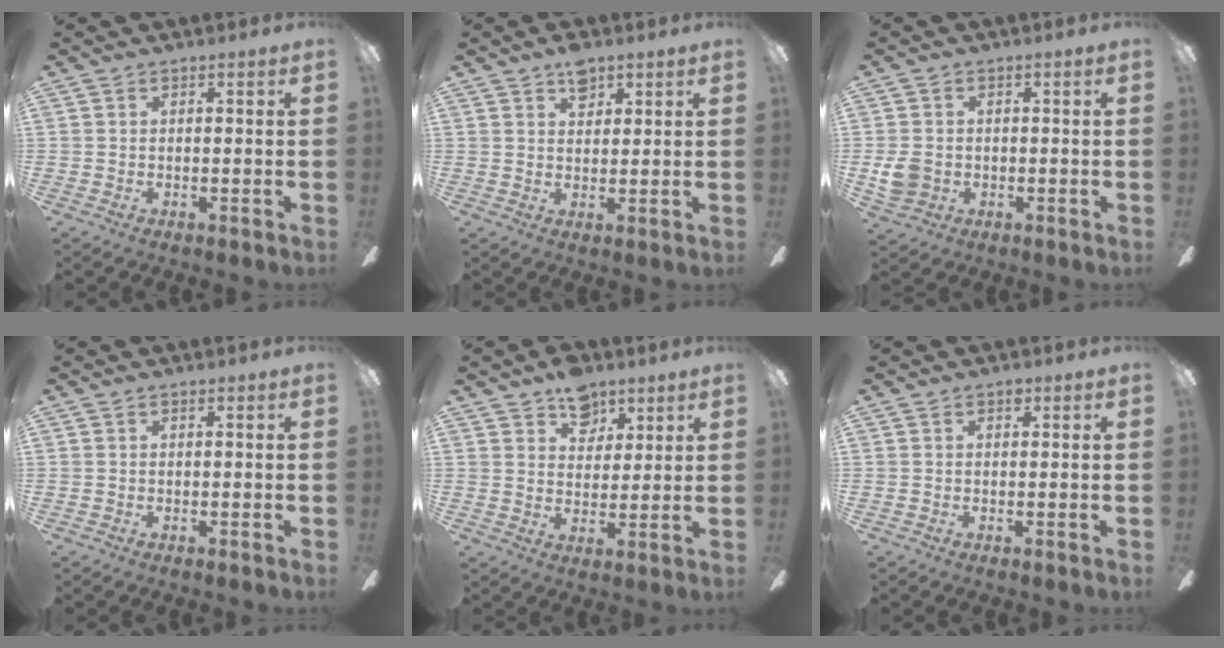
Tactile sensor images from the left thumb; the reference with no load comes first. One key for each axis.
{"total": 5.0, "fx": 3.3, "fy": 2.8, "fz": 2.4, "tx": -0.023, "ty": -0.013, "tz": 0.056}
{"total": 5.6, "fx": -0.4, "fy": 4.8, "fz": 2.7, "tx": -0.054, "ty": 0.008, "tz": -0.004}
{"total": 0.0}
{"total": 8.2, "fx": 5.6, "fy": 5.2, "fz": 2.8, "tx": -0.026, "ty": -0.026, "tz": 0.100}
{"total": 0.9, "fx": 0.5, "fy": 0.6, "fz": 0.4, "tx": -0.008, "ty": 0.003, "tz": 0.009}